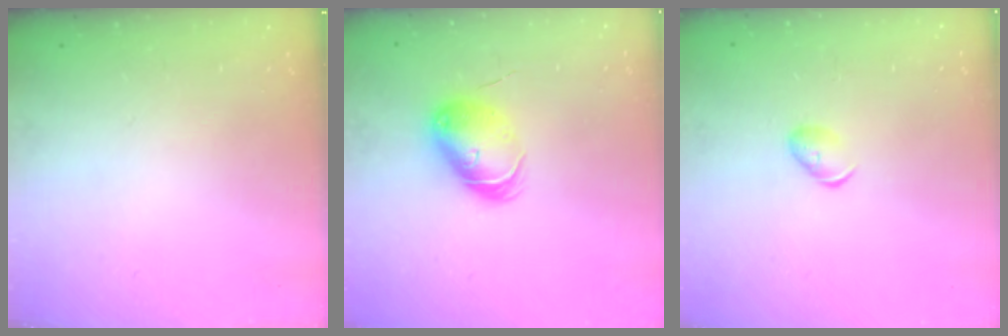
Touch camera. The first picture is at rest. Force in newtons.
{"total": 7.6, "press": 7.5, "slide": 0.8}
{"total": 5.3, "press": 5.2, "slide": 1.2}